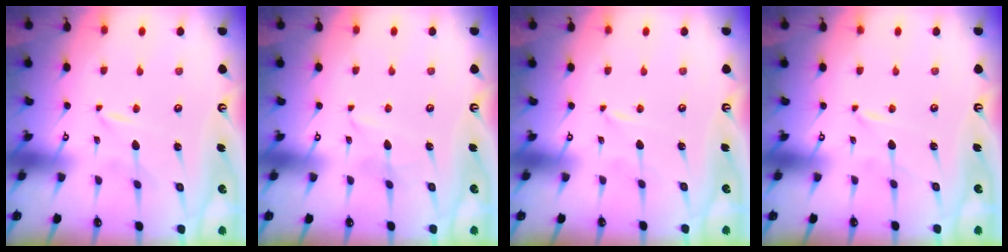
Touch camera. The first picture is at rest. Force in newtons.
{"total": 2.6, "press": 2.6, "slide": 0.3}
{"total": 0.0}
{"total": 0.0}